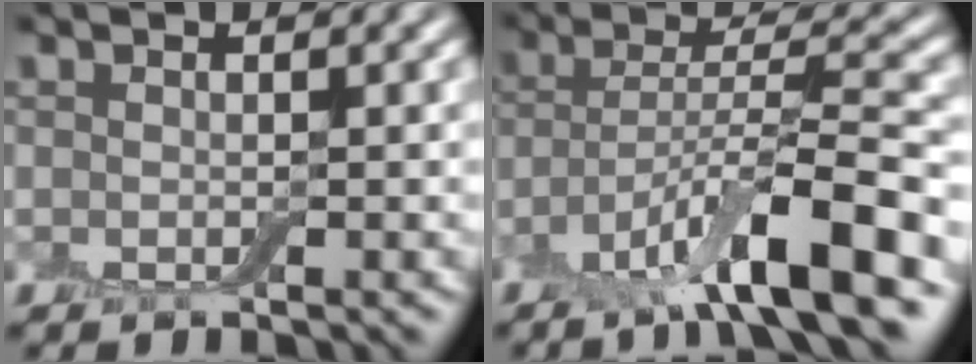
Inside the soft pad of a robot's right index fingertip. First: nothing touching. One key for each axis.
{"total": 9.2, "fx": -5.3, "fy": 1.6, "fz": 7.4, "tx": -0.123, "ty": 0.008, "tz": -0.097}